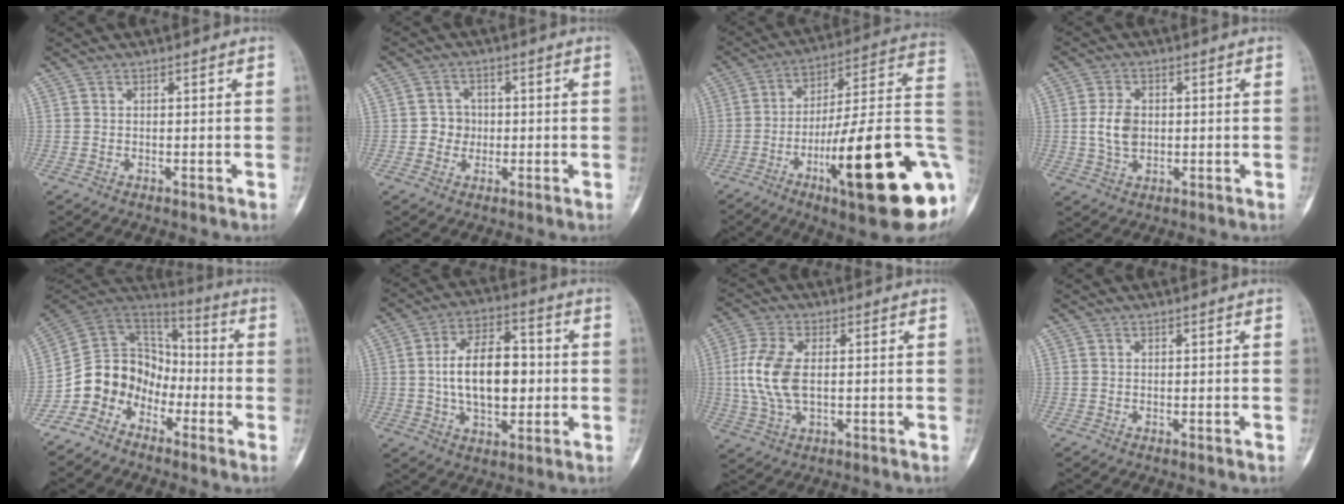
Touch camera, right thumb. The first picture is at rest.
{"total": 3.8, "force": [-0.3, 3.7, 1.1], "torque": [0.015, 0.011, -0.011]}
{"total": 28.8, "force": [-8.5, 6.0, 26.8], "torque": [-0.336, 0.021, -0.124]}
{"total": 5.8, "force": [0.1, 4.0, 4.2], "torque": [-0.068, 0.000, 0.002]}
{"total": 12.5, "force": [-6.8, 9.6, 4.0], "torque": [-0.042, 0.094, -0.139]}
{"total": 14.9, "force": [0.0, 8.6, 12.2], "torque": [-0.177, 0.020, -0.001]}
{"total": 10.3, "force": [0.2, 5.6, 8.6], "torque": [-0.194, 0.002, 0.004]}
{"total": 0.0}